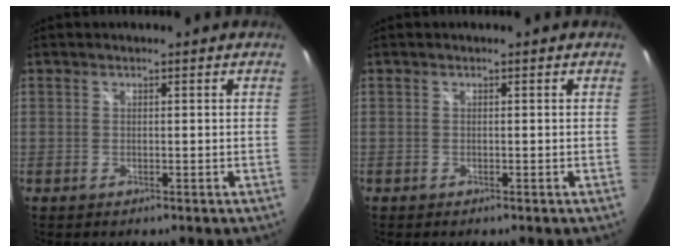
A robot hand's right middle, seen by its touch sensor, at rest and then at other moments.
{"total": 0.0}